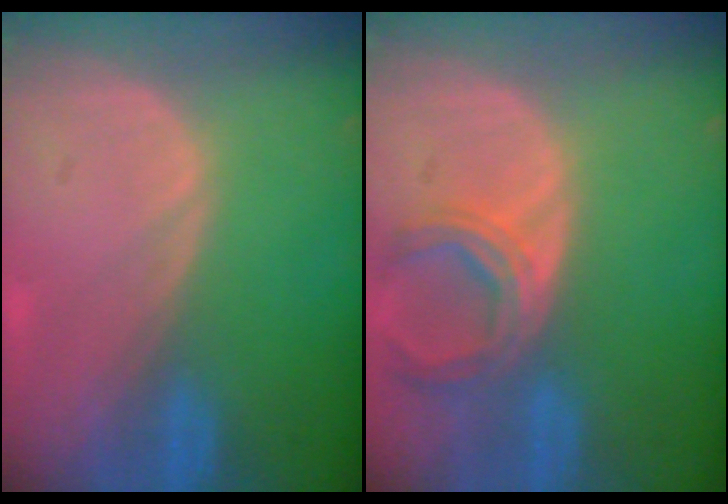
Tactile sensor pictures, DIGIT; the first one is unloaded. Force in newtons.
{"total": 6.2, "press": 5.7, "slide": 2.5}